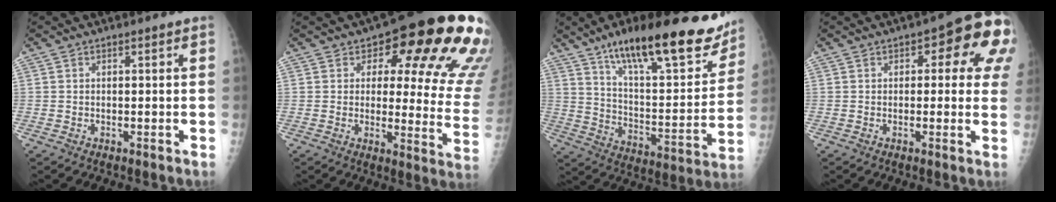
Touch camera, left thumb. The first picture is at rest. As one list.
[{"total": 22.3, "force": [10.9, 9.2, 17.1], "torque": [-0.161, -0.050, 0.125]}, {"total": 27.3, "force": [18.7, 7.9, 18.3], "torque": [-0.234, -0.065, 0.289]}, {"total": 12.5, "force": [3.6, 5.9, 10.4], "torque": [-0.072, 0.011, 0.031]}]